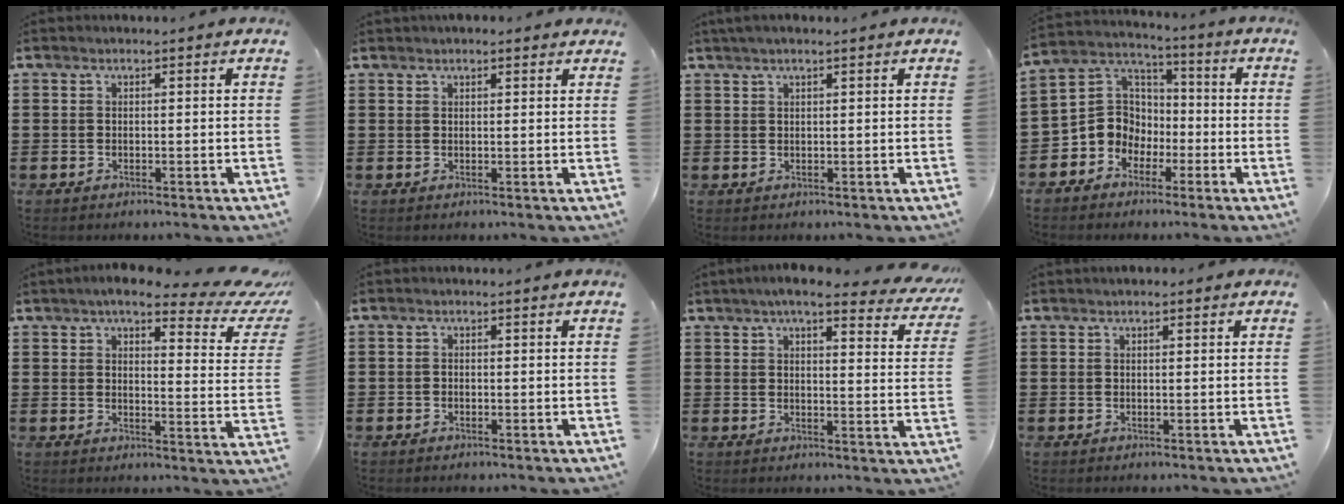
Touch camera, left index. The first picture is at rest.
{"total": 1.6, "force": [1.4, 0.4, 0.6], "torque": [-0.012, 0.004, 0.026]}
{"total": 1.4, "force": [1.0, 0.0, 0.9], "torque": [-0.018, 0.001, 0.019]}
{"total": 7.7, "force": [-2.5, 7.1, 1.9], "torque": [-0.088, 0.005, -0.056]}
{"total": 6.6, "force": [4.9, 1.3, 4.3], "torque": [-0.086, -0.022, 0.078]}
{"total": 0.7, "force": [-0.6, 0.4, 0.1], "torque": [-0.004, 0.001, -0.012]}
{"total": 6.7, "force": [5.7, 0.5, 3.5], "torque": [-0.078, -0.016, 0.098]}
{"total": 0.7, "force": [0.3, 0.4, 0.5], "torque": [-0.010, 0.005, 0.005]}